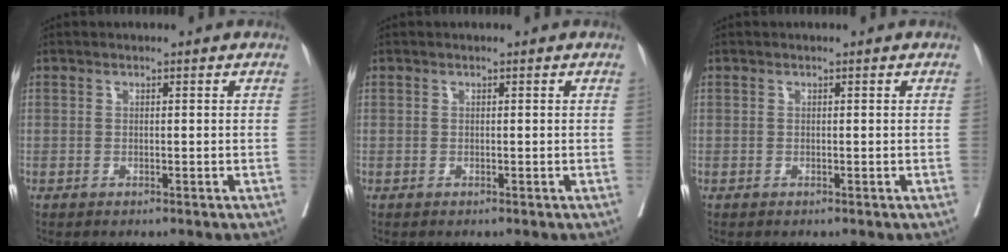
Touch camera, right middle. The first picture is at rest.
{"total": 0.0}
{"total": 0.0}